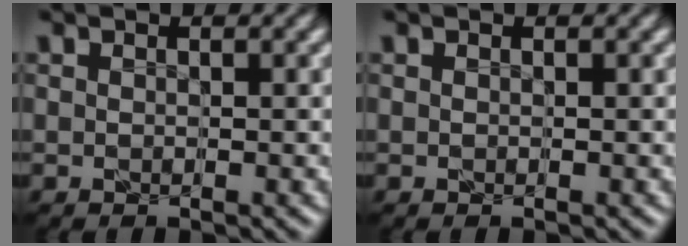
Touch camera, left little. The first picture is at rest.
{"total": 0.0}